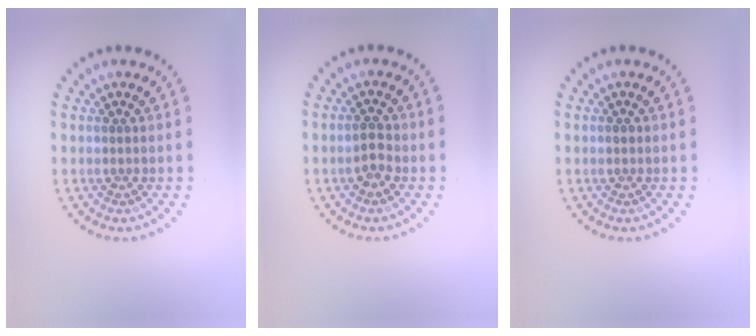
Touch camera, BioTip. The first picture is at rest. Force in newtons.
{"total": 1.9, "press": 1.8, "slide": 0.4}
{"total": 0.6, "press": 0.6, "slide": 0.1}